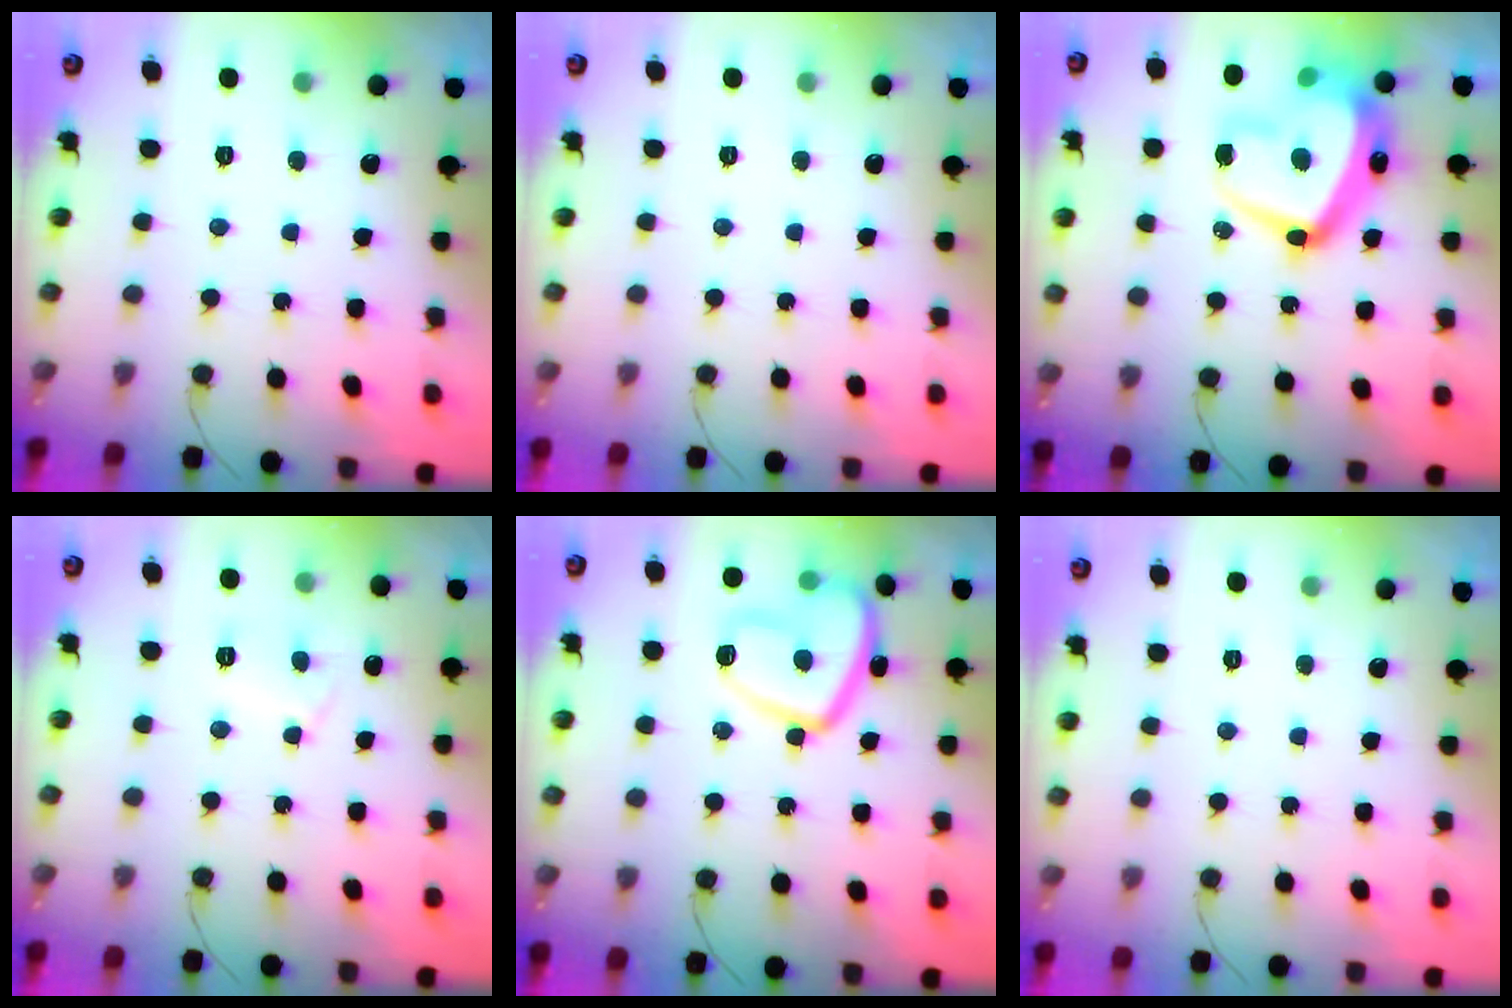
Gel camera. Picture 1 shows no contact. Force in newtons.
{"total": 0.0}
{"total": 22.6, "press": 22.5, "slide": 1.8}
{"total": 5.0, "press": 4.9, "slide": 0.5}
{"total": 13.0, "press": 12.9, "slide": 0.8}
{"total": 0.0}